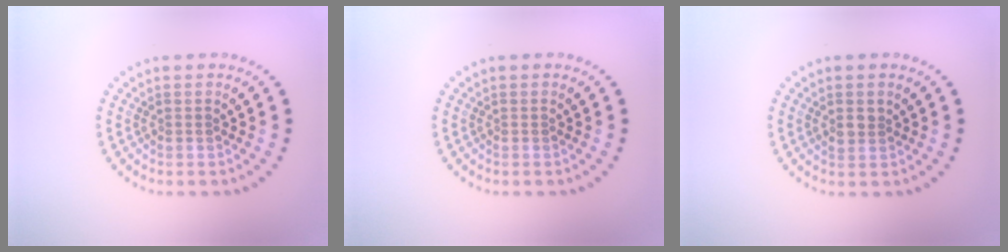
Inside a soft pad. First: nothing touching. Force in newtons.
{"total": 0.0}
{"total": 1.3, "press": 1.2, "slide": 0.6}